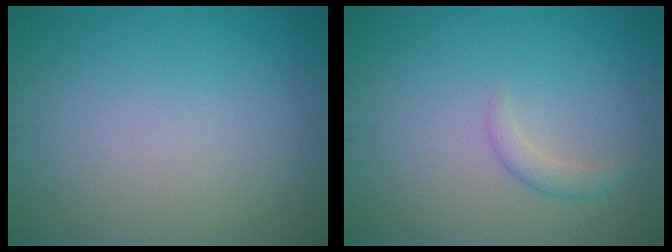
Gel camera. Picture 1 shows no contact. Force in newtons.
{"total": 1.4, "press": 1.3, "slide": 0.1}